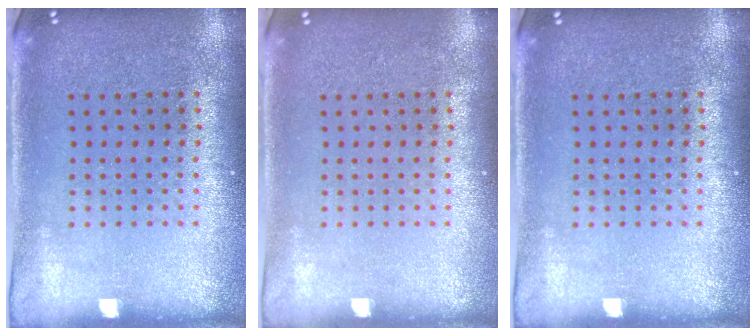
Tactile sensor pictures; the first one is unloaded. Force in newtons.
{"total": 0.0}
{"total": 0.0}